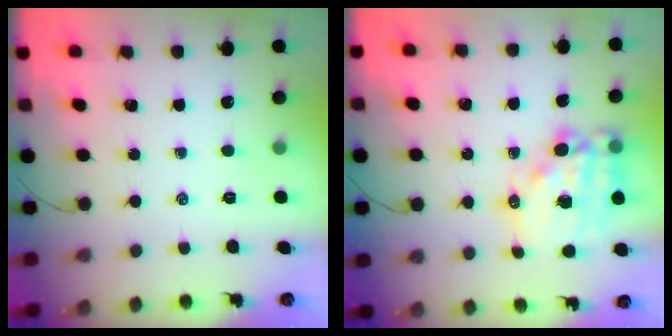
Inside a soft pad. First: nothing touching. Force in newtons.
{"total": 15.4, "press": 15.2, "slide": 2.3}